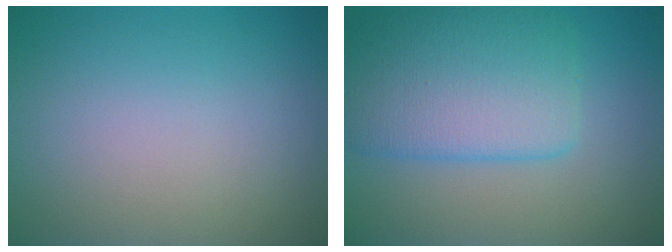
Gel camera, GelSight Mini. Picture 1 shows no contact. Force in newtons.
{"total": 6.5, "press": 6.5, "slide": 0.1}